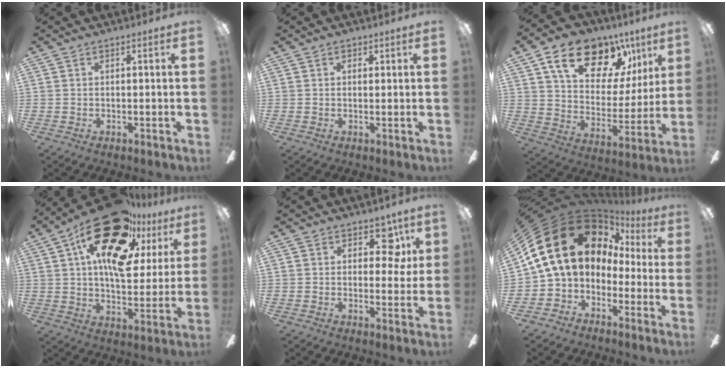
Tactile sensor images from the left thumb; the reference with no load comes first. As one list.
[{"total": 0.8, "force": [0.5, 0.6, 0.2], "torque": [0.004, -0.001, 0.008]}, {"total": 19.1, "force": [11.5, 10.9, 10.7], "torque": [-0.169, -0.060, 0.201]}, {"total": 24.9, "force": [14.2, 11.2, 17.1], "torque": [-0.280, -0.066, 0.242]}, {"total": 8.0, "force": [3.3, 5.1, 5.3], "torque": [-0.055, -0.005, 0.052]}, {"total": 20.8, "force": [5.7, 15.1, 13.0], "torque": [-0.262, -0.023, 0.110]}]